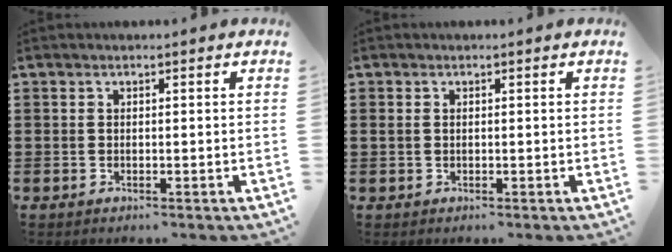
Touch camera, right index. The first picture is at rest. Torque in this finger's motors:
{"motor_torque": [-0.85, 0.92, -0.02, -0.01]}